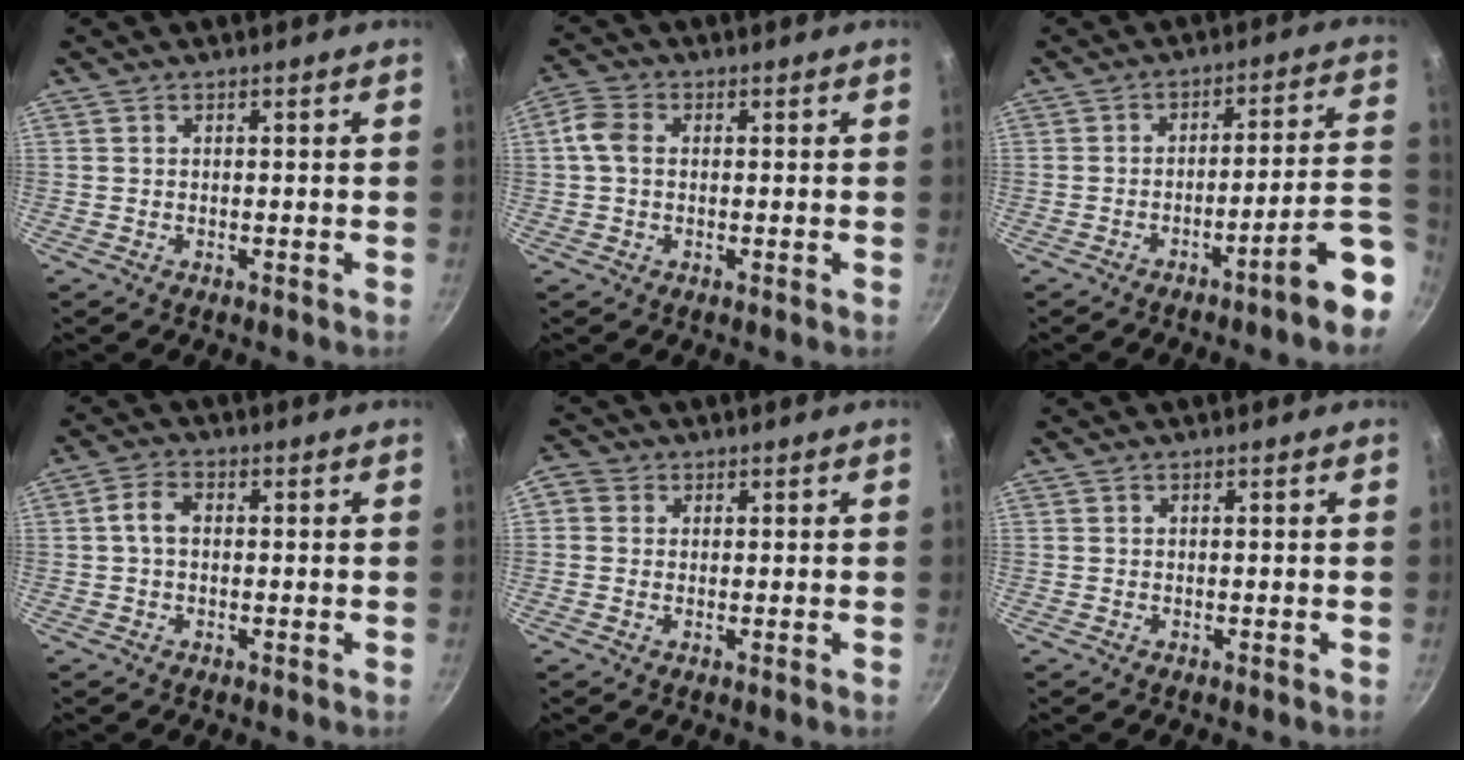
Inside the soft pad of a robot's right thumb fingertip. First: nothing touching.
{"total": 4.6, "force": [0.3, 3.4, 3.2], "torque": [-0.069, 0.012, -0.004]}
{"total": 11.1, "force": [-5.5, 0.9, 9.6], "torque": [-0.116, 0.049, -0.076]}
{"total": 3.7, "force": [0.1, 2.5, 2.7], "torque": [-0.052, 0.012, -0.005]}
{"total": 2.7, "force": [0.4, 2.5, 0.9], "torque": [-0.004, 0.001, -0.005]}
{"total": 0.0}